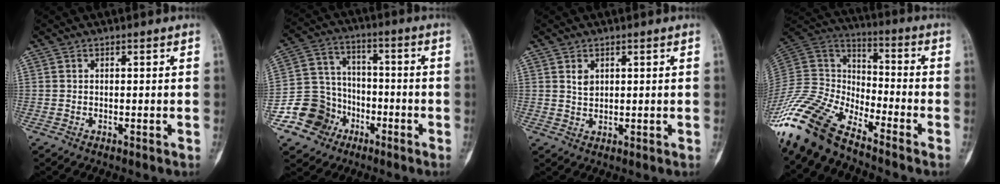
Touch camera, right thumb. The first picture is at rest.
{"total": 12.0, "force": [-5.9, 10.2, 2.4], "torque": [-0.007, 0.069, -0.103]}
{"total": 2.3, "force": [1.0, 1.6, 1.3], "torque": [-0.015, -0.007, 0.022]}
{"total": 16.2, "force": [-13.6, 5.3, 7.0], "torque": [-0.135, 0.077, -0.276]}